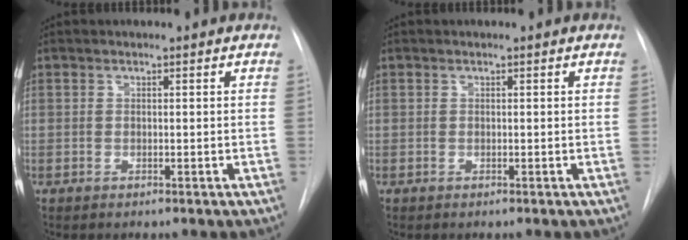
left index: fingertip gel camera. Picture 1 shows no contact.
{"total": 0.0}